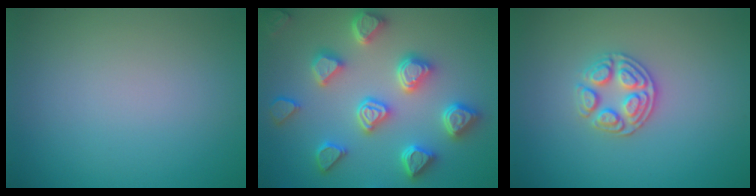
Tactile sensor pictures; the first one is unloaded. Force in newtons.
{"total": 6.5, "press": 6.0, "slide": 2.4}
{"total": 3.0, "press": 2.8, "slide": 1.1}